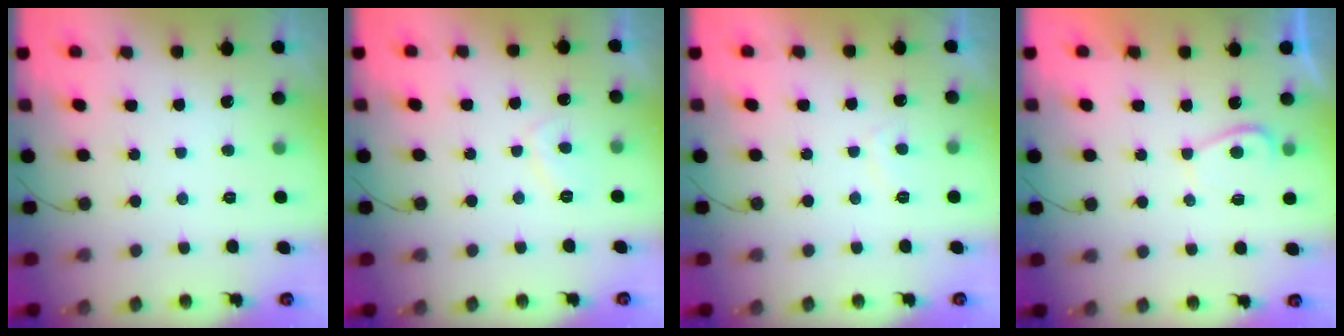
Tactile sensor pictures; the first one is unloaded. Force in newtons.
{"total": 2.4, "press": 2.4, "slide": 0.6}
{"total": 1.8, "press": 1.6, "slide": 0.6}
{"total": 2.3, "press": 2.2, "slide": 0.8}